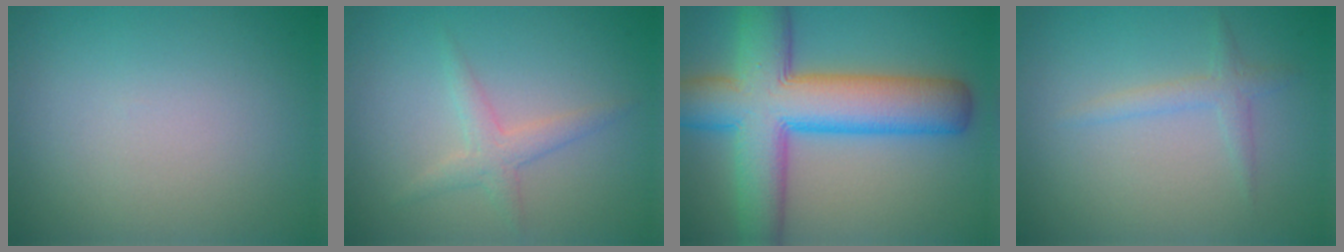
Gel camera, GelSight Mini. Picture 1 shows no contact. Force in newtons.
{"total": 2.0, "press": 2.0, "slide": 0.1}
{"total": 11.8, "press": 11.8, "slide": 0.4}
{"total": 1.5, "press": 1.5, "slide": 0.1}